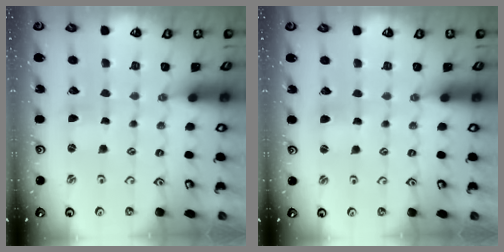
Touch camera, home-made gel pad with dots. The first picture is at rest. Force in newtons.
{"total": 1.6, "press": 1.5, "slide": 0.4}